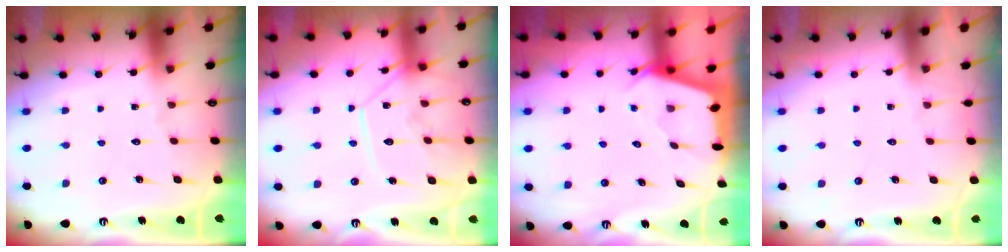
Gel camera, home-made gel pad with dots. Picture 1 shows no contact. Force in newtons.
{"total": 11.8, "press": 11.7, "slide": 1.0}
{"total": 2.5, "press": 2.5, "slide": 0.2}
{"total": 0.0}